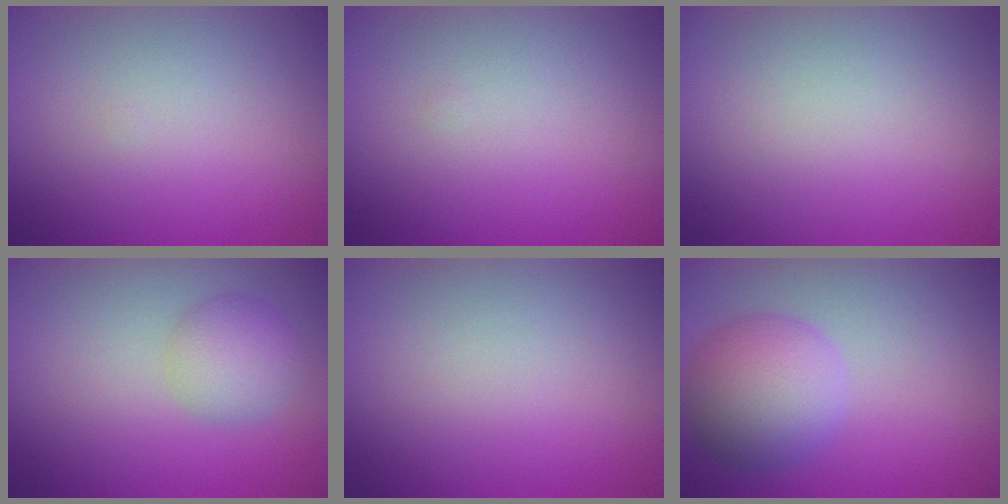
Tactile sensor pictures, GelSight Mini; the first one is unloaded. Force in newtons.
{"total": 0.0}
{"total": 0.0}
{"total": 3.4, "press": 3.4, "slide": 0.1}
{"total": 0.0}
{"total": 6.3, "press": 6.3, "slide": 0.1}